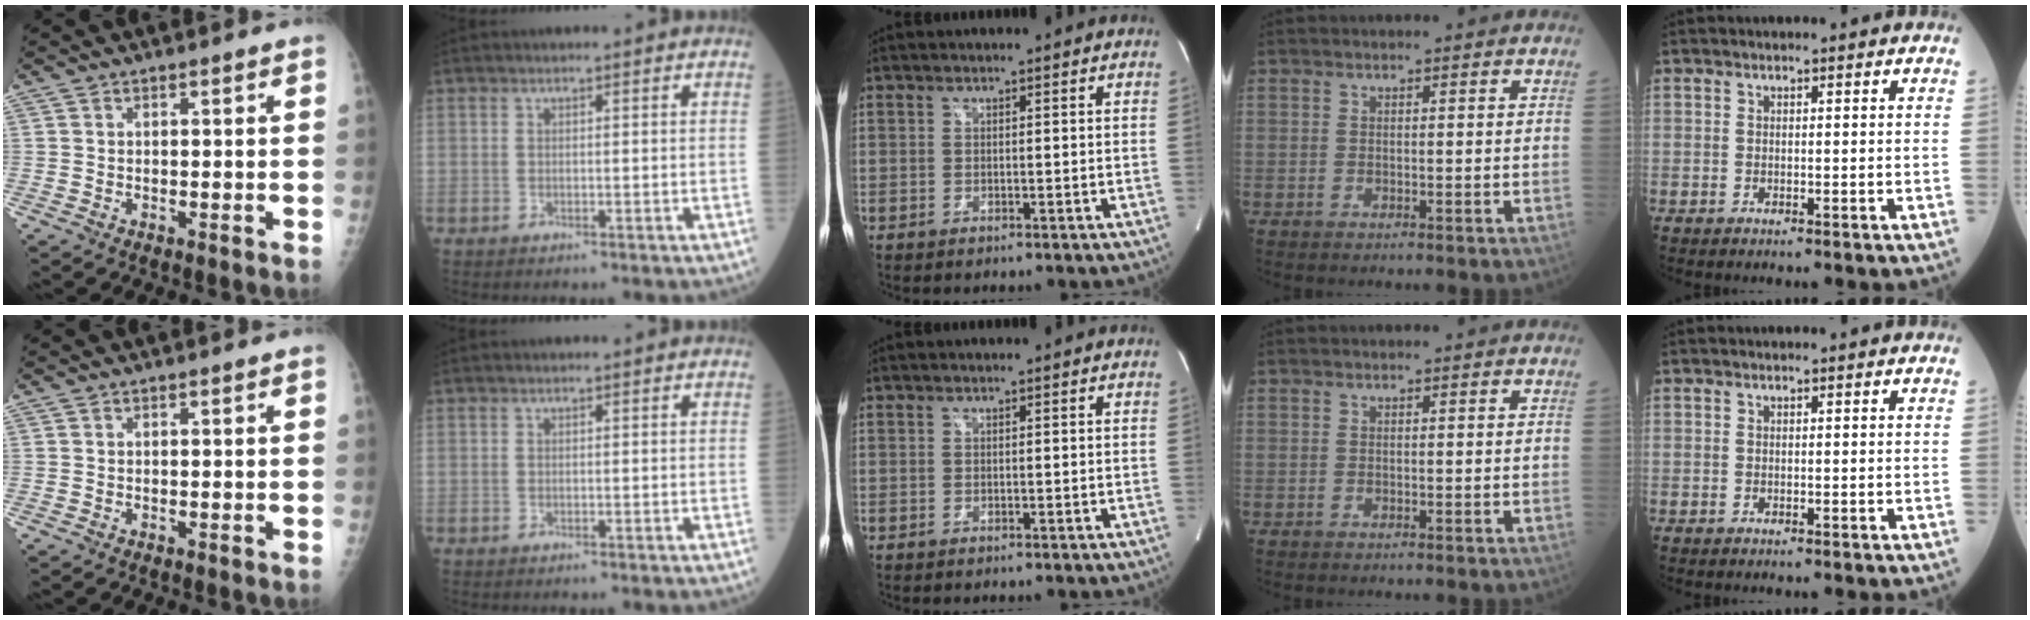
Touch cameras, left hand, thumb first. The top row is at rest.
{}